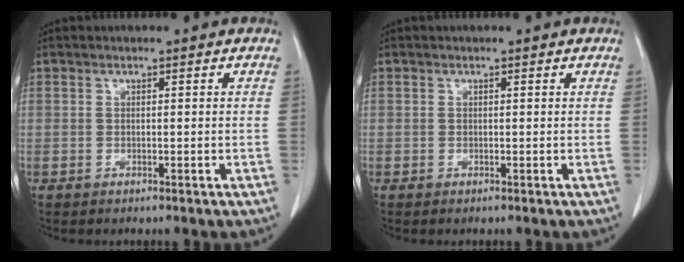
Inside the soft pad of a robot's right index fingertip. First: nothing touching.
{"total": 0.0}